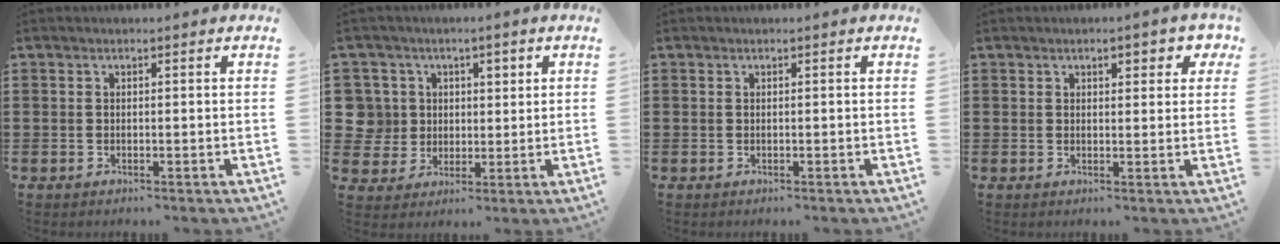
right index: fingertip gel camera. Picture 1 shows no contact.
{"total": 6.3, "force": [1.5, 6.1, 0.4], "torque": [-0.051, 0.013, 0.029]}
{"total": 0.0}
{"total": 2.5, "force": [1.3, 1.1, 1.8], "torque": [-0.023, 0.002, 0.017]}